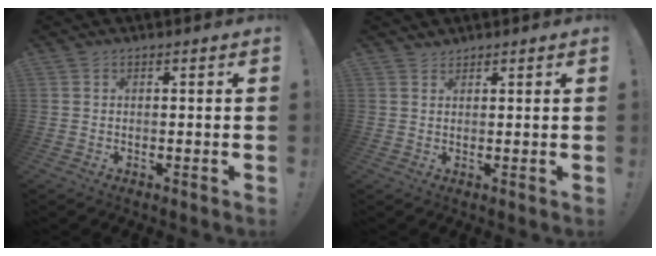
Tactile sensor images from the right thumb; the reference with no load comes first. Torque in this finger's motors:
{"motor_torque": [-0.07, 0.66, -0.09, 0.07, 0.00]}